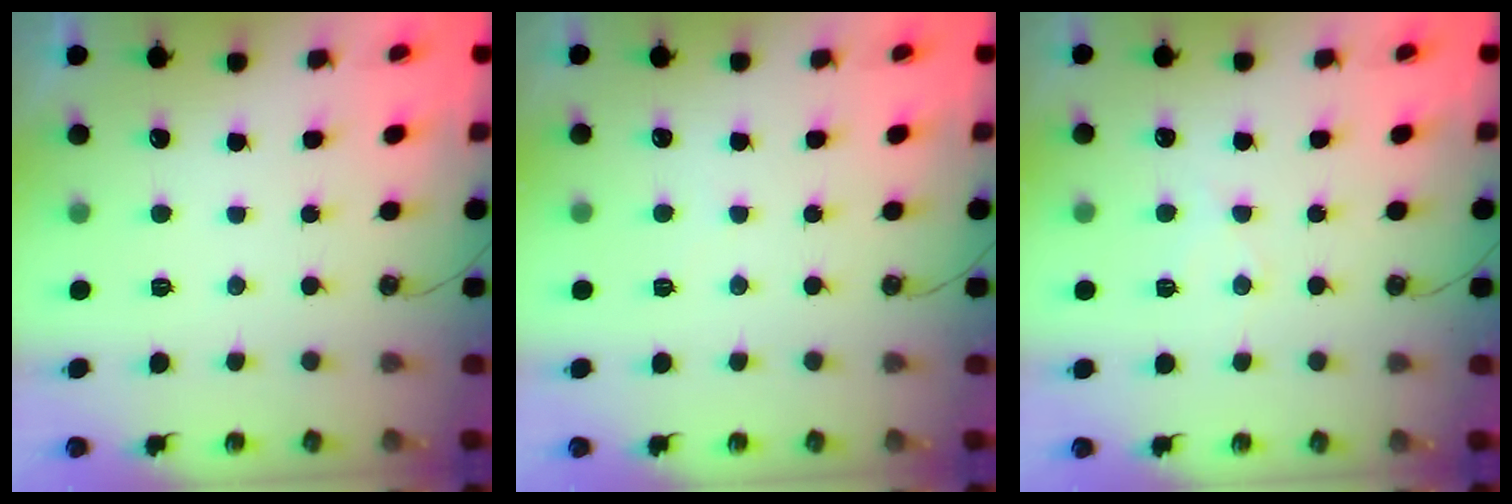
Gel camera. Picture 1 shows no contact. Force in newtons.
{"total": 2.1, "press": 2.0, "slide": 0.4}
{"total": 6.8, "press": 6.7, "slide": 0.6}